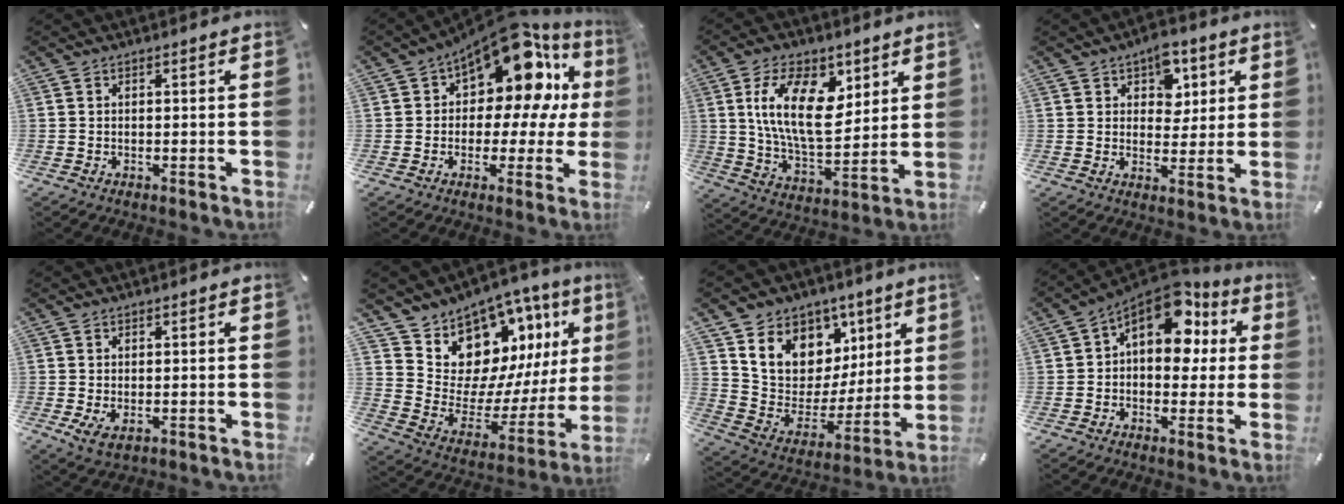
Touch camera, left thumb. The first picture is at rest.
{"total": 16.7, "force": [8.8, 9.0, 11.0], "torque": [-0.173, -0.072, 0.148]}
{"total": 17.5, "force": [6.5, 9.5, 13.2], "torque": [-0.264, -0.009, 0.110]}
{"total": 7.3, "force": [3.7, 5.3, 3.4], "torque": [-0.028, -0.012, 0.058]}
{"total": 2.7, "force": [-0.1, 1.5, 2.3], "torque": [-0.056, -0.003, -0.004]}
{"total": 14.0, "force": [10.0, 9.2, 3.1], "torque": [-0.043, -0.116, 0.195]}
{"total": 12.6, "force": [6.6, 10.2, 3.1], "torque": [-0.052, -0.067, 0.126]}
{"total": 14.5, "force": [5.9, 9.2, 9.5], "torque": [-0.139, -0.037, 0.102]}